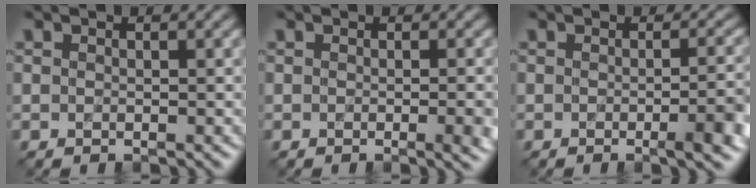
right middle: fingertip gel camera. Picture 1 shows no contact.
{"total": 4.1, "force": [-0.6, 1.8, 3.7], "torque": [-0.016, 0.003, -0.003]}
{"total": 5.2, "force": [-1.4, 1.5, 4.7], "torque": [-0.048, -0.004, -0.016]}